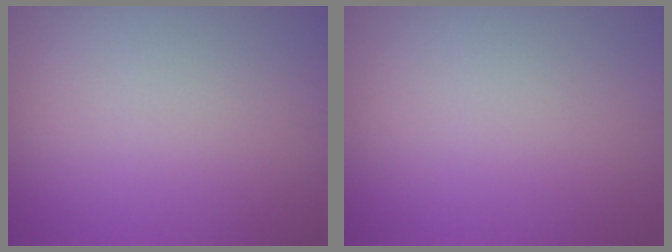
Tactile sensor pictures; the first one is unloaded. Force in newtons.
{"total": 0.0}